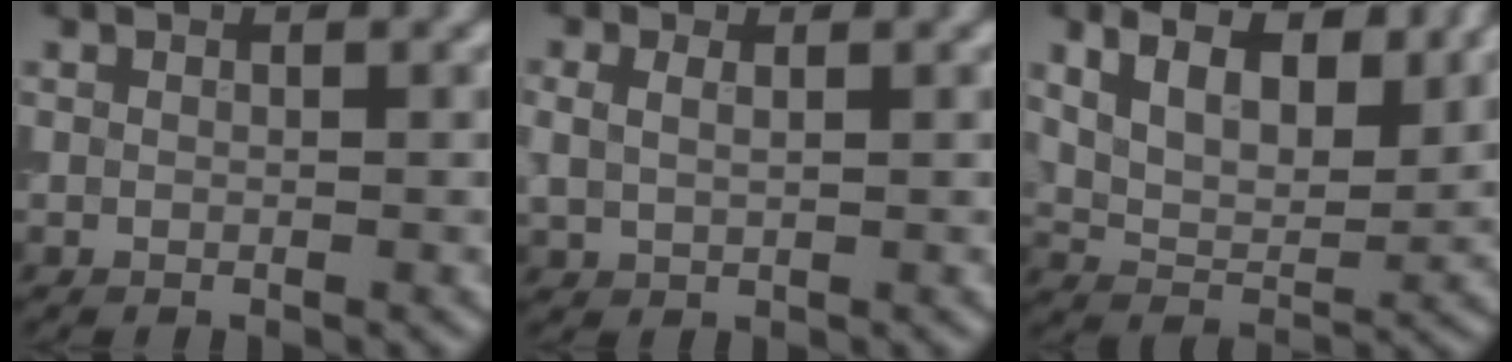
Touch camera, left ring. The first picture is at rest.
{"total": 2.1, "force": [0.8, 1.4, 1.4], "torque": [-0.028, 0.005, 0.014]}
{"total": 7.3, "force": [4.2, 3.4, 5.0], "torque": [-0.091, 0.004, 0.070]}